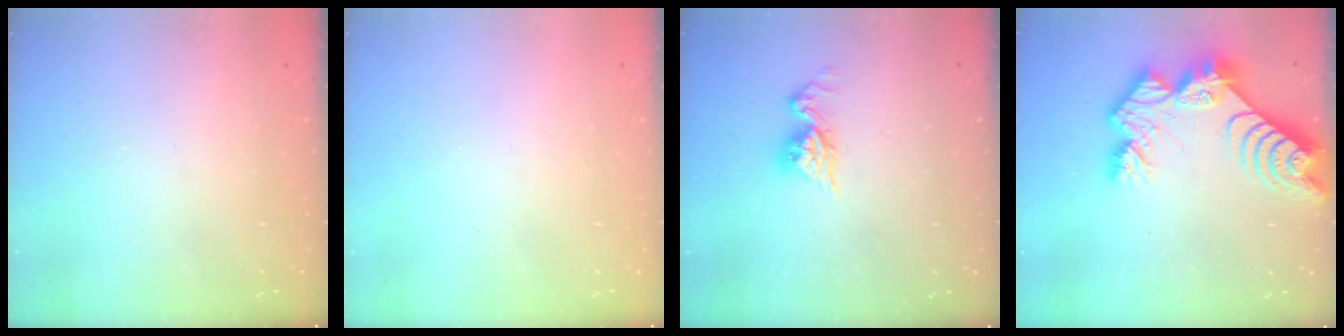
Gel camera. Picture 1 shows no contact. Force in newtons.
{"total": 0.0}
{"total": 8.7, "press": 8.7, "slide": 0.9}
{"total": 14.1, "press": 14.0, "slide": 1.4}